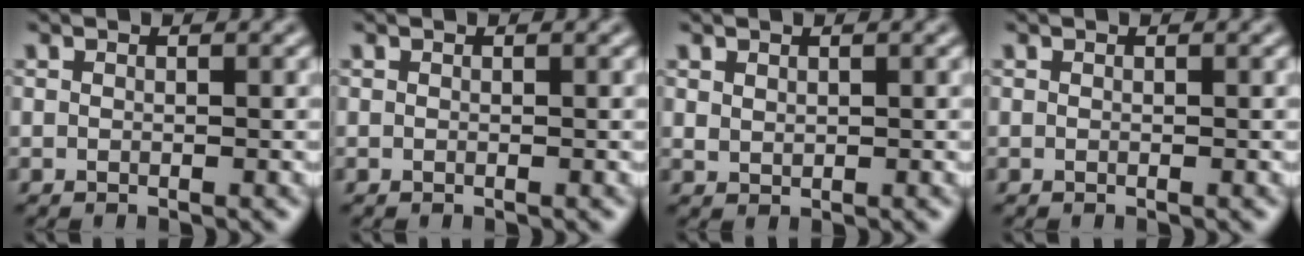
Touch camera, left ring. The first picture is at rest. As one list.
[{"total": 0.0}, {"total": 0.8, "force": [0.6, 0.4, 0.2], "torque": [-0.007, -0.002, 0.017]}, {"total": 0.0}]